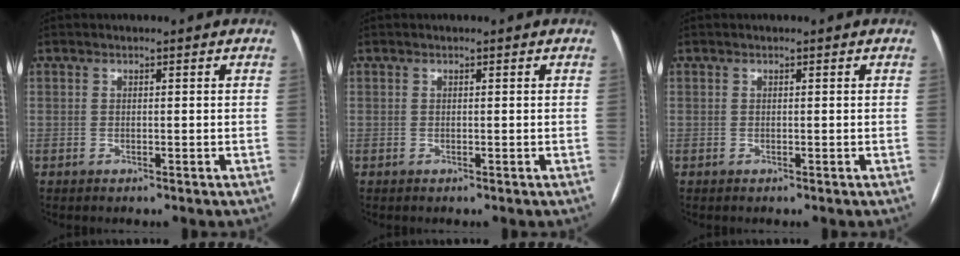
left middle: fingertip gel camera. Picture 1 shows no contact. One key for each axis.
{"total": 0.0}
{"total": 0.0}